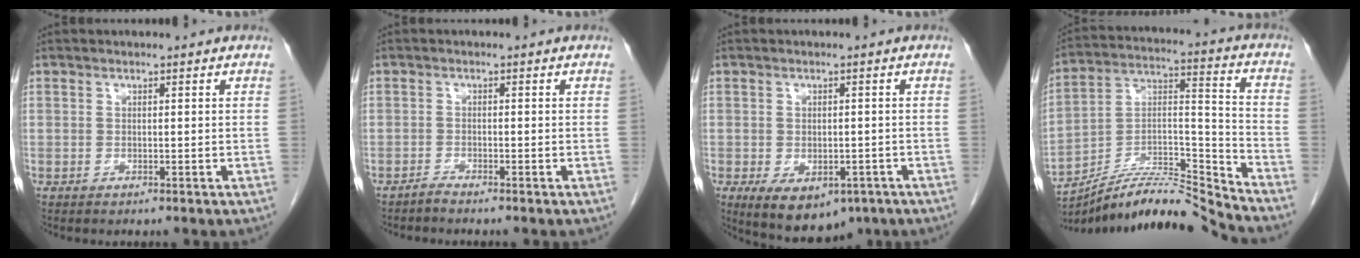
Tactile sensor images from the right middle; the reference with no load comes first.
{"total": 0.9, "force": [-0.9, -0.2, 0.1], "torque": [-0.001, -0.002, -0.017]}
{"total": 9.7, "force": [-5.4, 5.6, 5.8], "torque": [-0.087, -0.008, -0.071]}
{"total": 14.7, "force": [-14.3, -1.8, 2.6], "torque": [-0.039, 0.046, -0.255]}